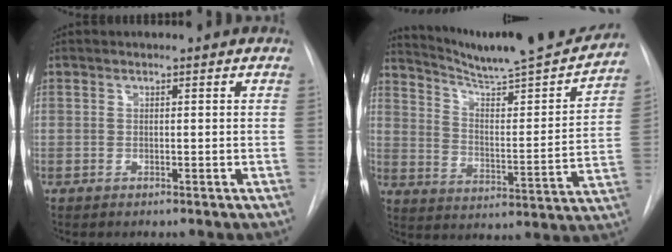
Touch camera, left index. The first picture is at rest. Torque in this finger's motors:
{"motor_torque": [0.92, -1.21, 0.27, 0.03]}